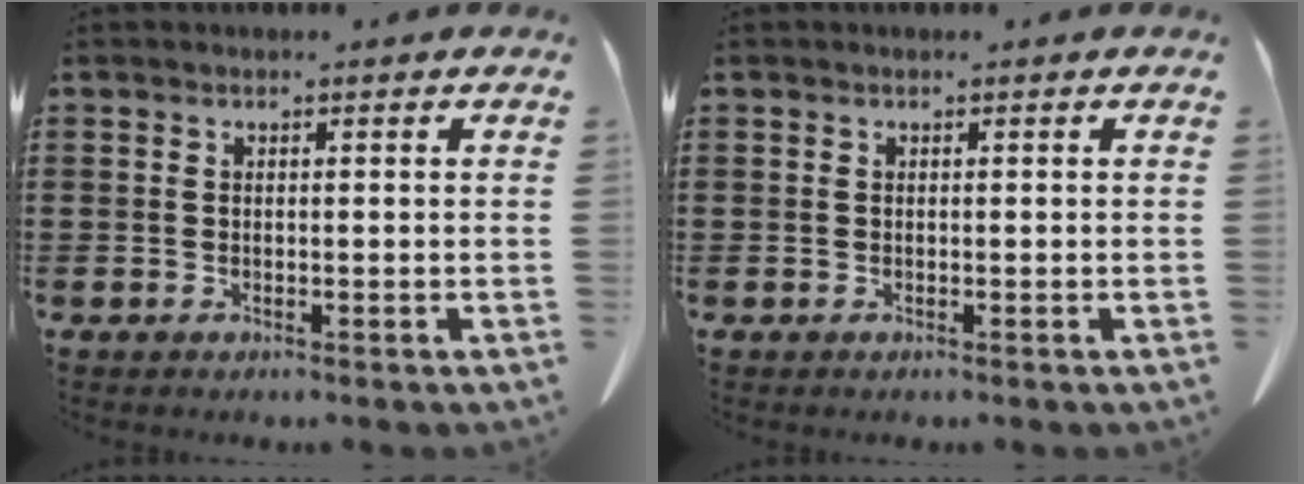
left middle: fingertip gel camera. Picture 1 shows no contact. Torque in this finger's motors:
{"motor_torque": [-0.05, 0.03, 0.00, 0.00]}